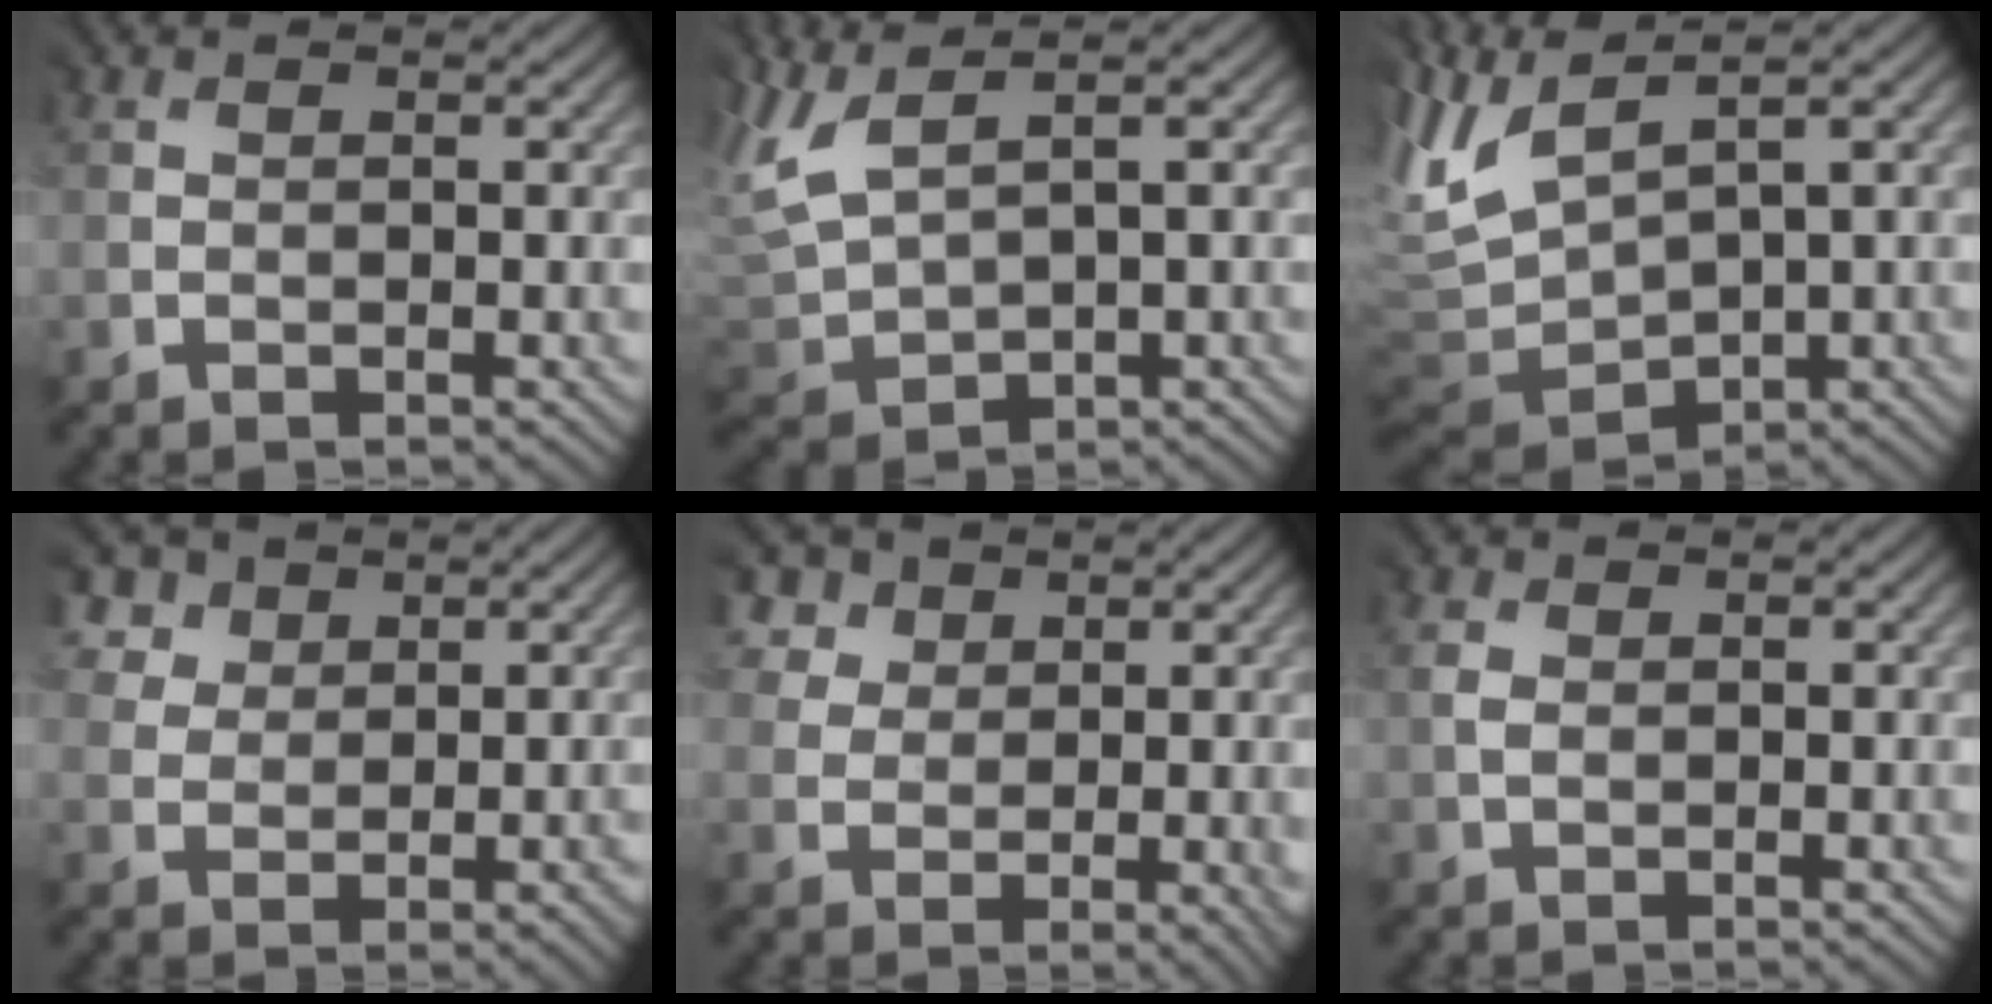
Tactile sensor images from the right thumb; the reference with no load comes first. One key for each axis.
{"total": 6.4, "fx": 3.9, "fy": 2.8, "fz": 4.3, "tx": -0.148, "ty": 0.014, "tz": 0.084}
{"total": 6.9, "fx": 3.5, "fy": 2.8, "fz": 5.2, "tx": -0.159, "ty": 0.011, "tz": 0.071}
{"total": 4.7, "fx": 3.3, "fy": 3.3, "fz": 0.5, "tx": -0.043, "ty": 0.006, "tz": 0.067}
{"total": 6.9, "fx": 3.8, "fy": 5.2, "fz": 2.5, "tx": -0.066, "ty": 0.012, "tz": 0.070}
{"total": 1.4, "fx": 0.4, "fy": 1.3, "fz": 0.5, "tx": -0.011, "ty": -0.001, "tz": 0.009}